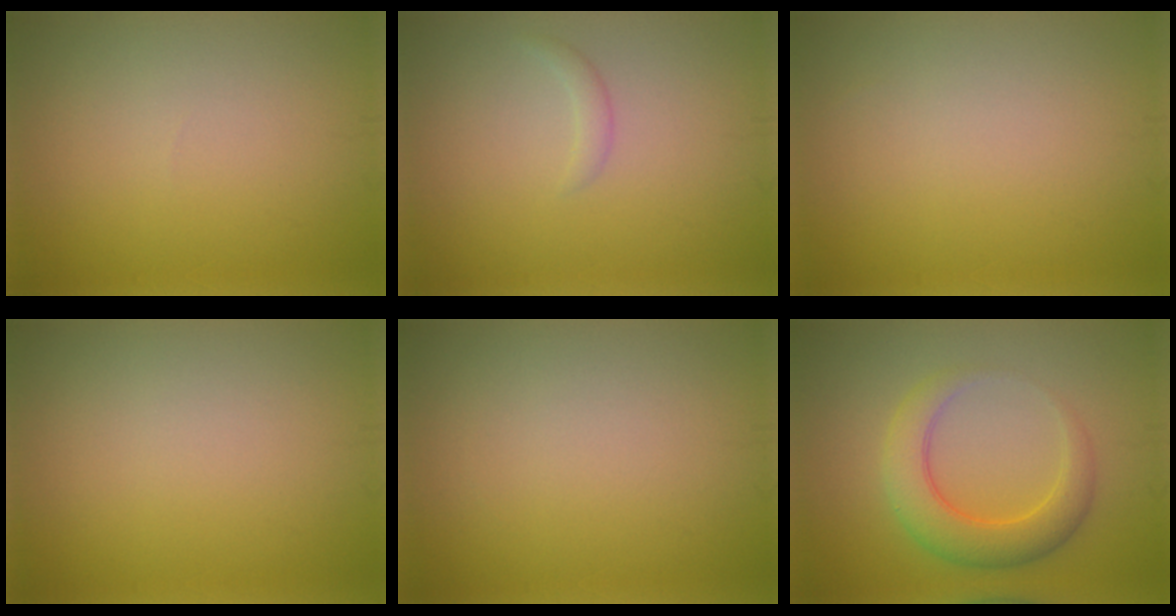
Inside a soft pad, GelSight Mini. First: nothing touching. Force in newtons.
{"total": 1.0, "press": 1.0, "slide": 0.1}
{"total": 0.0}
{"total": 0.0}
{"total": 0.0}
{"total": 5.1, "press": 5.1, "slide": 0.2}